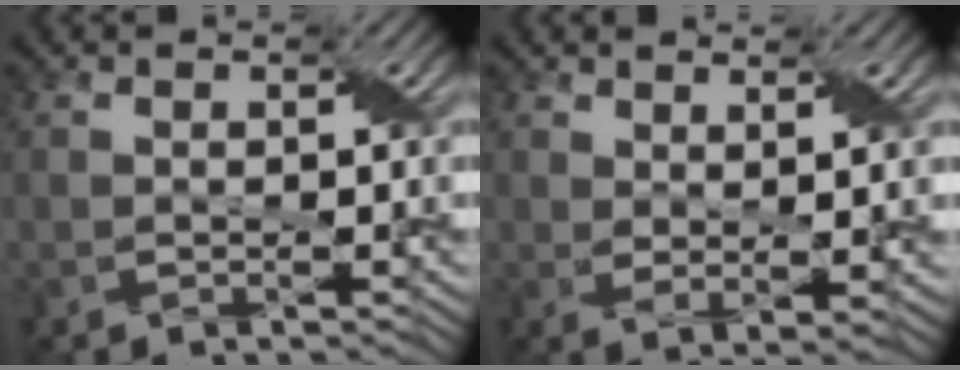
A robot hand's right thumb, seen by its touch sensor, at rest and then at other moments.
{"total": 3.4, "force": [1.7, 0.7, 2.9], "torque": [-0.061, -0.005, 0.035]}